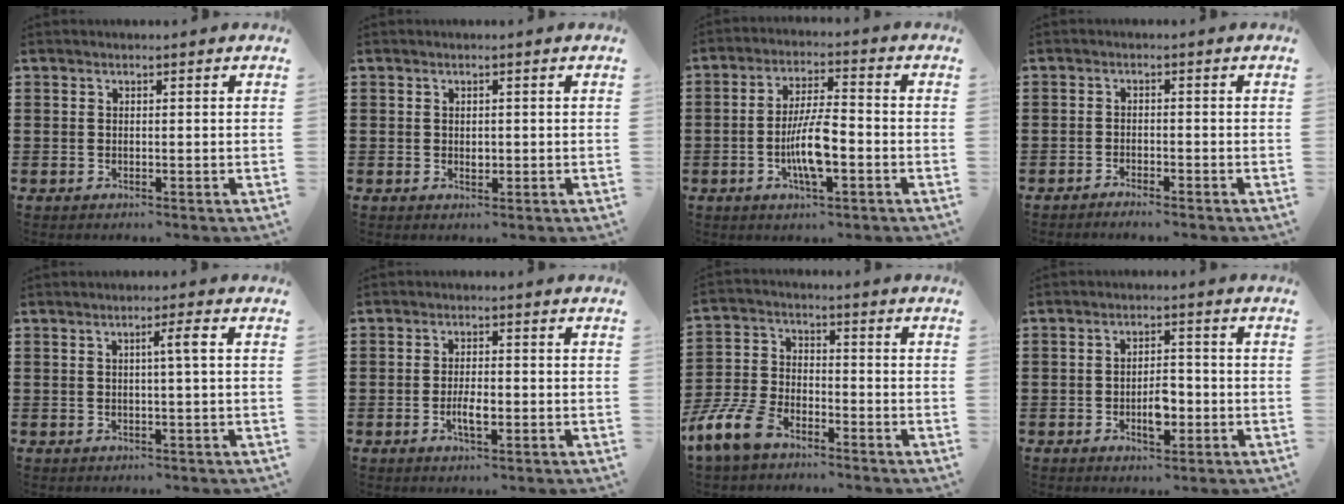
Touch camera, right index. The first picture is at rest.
{"total": 1.1, "force": [0.0, 0.7, 0.9], "torque": [-0.017, 0.004, 0.000]}
{"total": 8.2, "force": [-2.3, 2.2, 7.5], "torque": [-0.161, -0.006, -0.047]}
{"total": 1.4, "force": [-1.4, 0.0, 0.1], "torque": [-0.006, 0.003, -0.028]}
{"total": 2.7, "force": [0.4, -0.2, 2.7], "torque": [-0.041, -0.005, 0.000]}
{"total": 3.6, "force": [-1.1, 1.1, 3.3], "torque": [-0.063, 0.000, -0.021]}
{"total": 8.4, "force": [-6.3, 3.5, 4.4], "torque": [-0.123, 0.005, -0.129]}
{"total": 4.6, "force": [-1.5, 2.1, 3.8], "torque": [-0.057, 0.004, -0.027]}